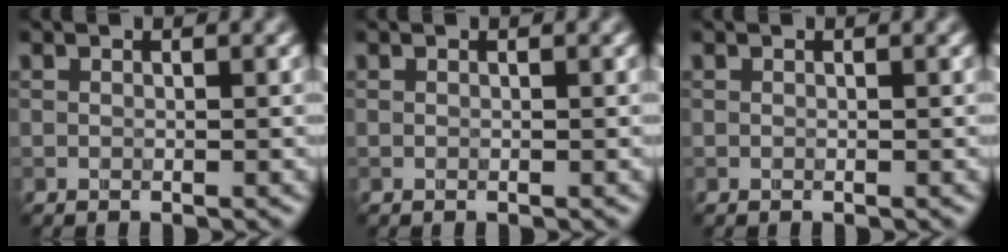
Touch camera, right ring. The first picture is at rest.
{"total": 0.0}
{"total": 0.0}